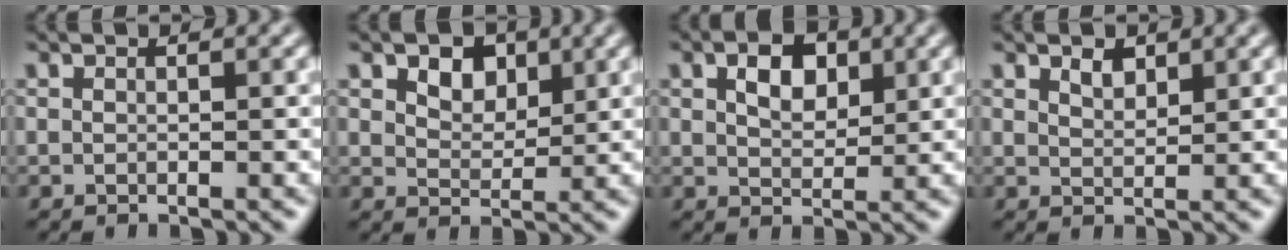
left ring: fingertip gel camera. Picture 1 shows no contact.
{"total": 3.3, "force": [1.7, 2.1, 1.8], "torque": [-0.033, -0.001, 0.019]}
{"total": 3.3, "force": [1.3, 2.0, 2.3], "torque": [-0.043, 0.005, 0.022]}
{"total": 1.5, "force": [1.1, 0.7, 0.7], "torque": [-0.014, 0.000, 0.022]}